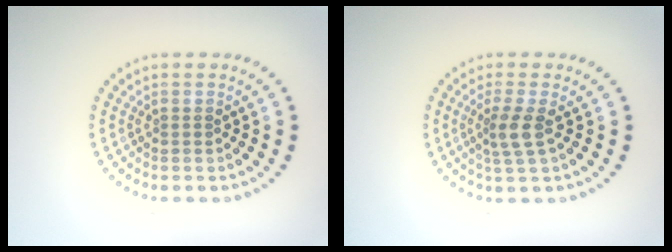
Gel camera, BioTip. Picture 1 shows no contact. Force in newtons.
{"total": 2.3, "press": 1.8, "slide": 1.5}